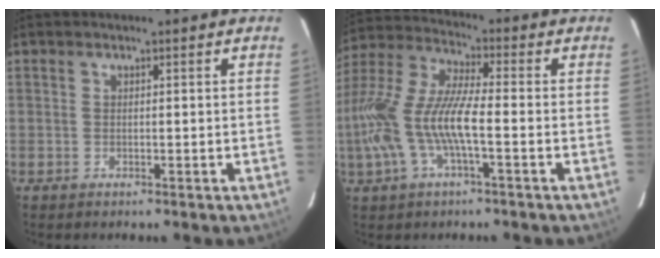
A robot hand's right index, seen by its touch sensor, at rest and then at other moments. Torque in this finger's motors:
{"motor_torque": [1.61, -0.53, 0.94, 0.21]}